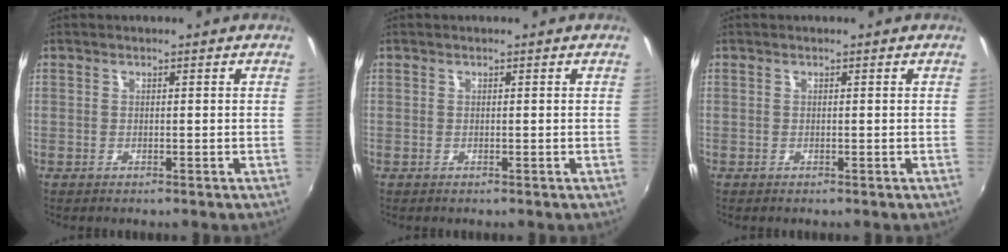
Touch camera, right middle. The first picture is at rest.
{"total": 0.0}
{"total": 0.0}